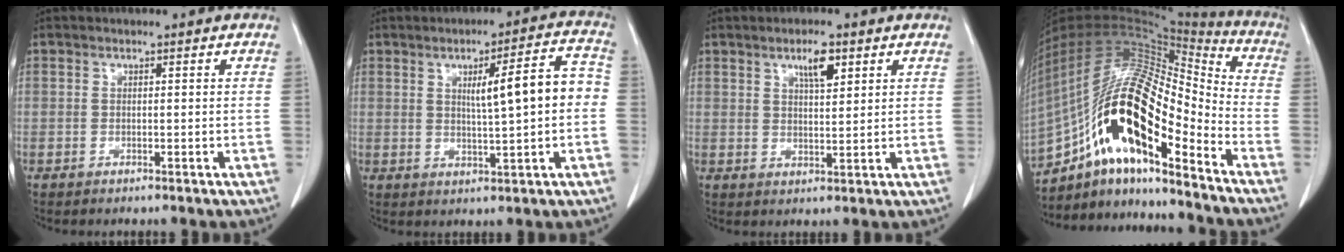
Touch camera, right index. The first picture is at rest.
{"total": 8.9, "force": [0.6, 1.1, 8.8], "torque": [-0.126, 0.022, 0.011]}
{"total": 4.3, "force": [2.4, 1.1, 3.4], "torque": [-0.059, -0.001, 0.041]}
{"total": 24.3, "force": [-13.0, 6.6, 19.5], "torque": [-0.387, 0.008, -0.227]}